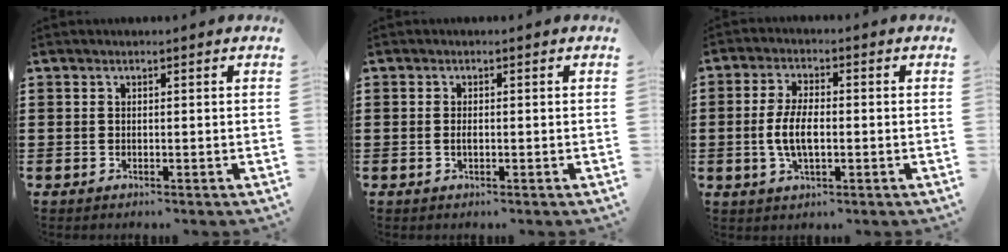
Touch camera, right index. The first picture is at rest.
{"total": 1.0, "force": [-0.2, 0.4, 0.9], "torque": [-0.017, -0.001, -0.004]}
{"total": 5.8, "force": [-0.8, 2.5, 5.2], "torque": [-0.119, -0.004, -0.022]}